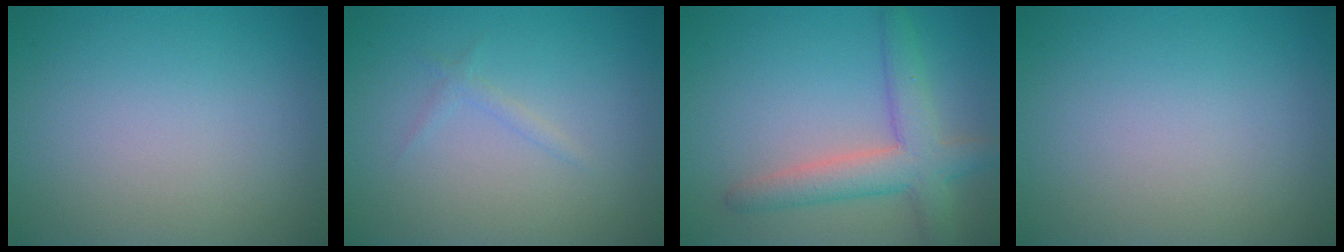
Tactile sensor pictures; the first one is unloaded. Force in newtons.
{"total": 0.8, "press": 0.8, "slide": 0.0}
{"total": 4.9, "press": 4.9, "slide": 0.3}
{"total": 0.0}